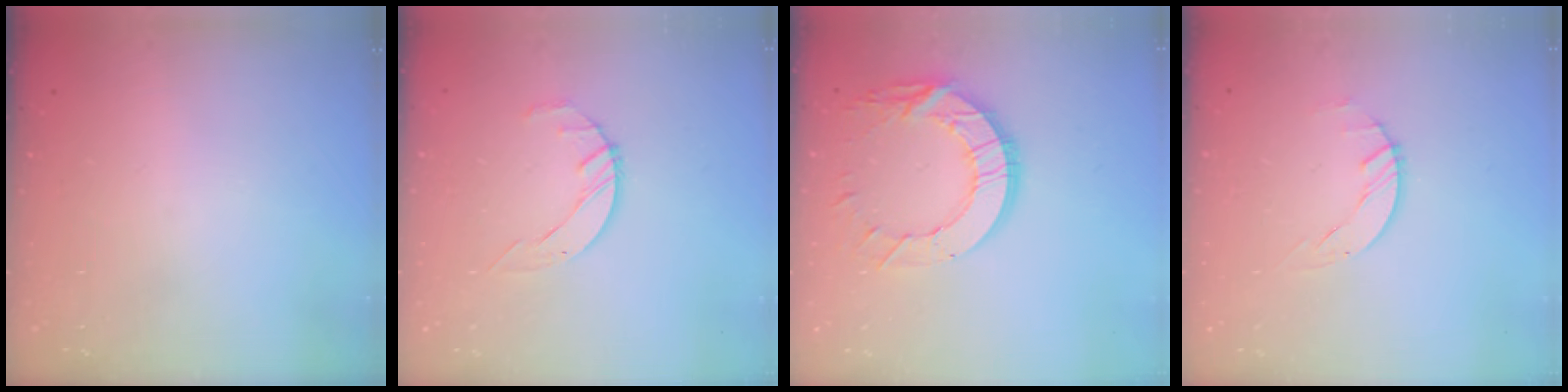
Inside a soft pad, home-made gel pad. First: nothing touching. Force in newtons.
{"total": 3.4, "press": 3.3, "slide": 0.5}
{"total": 15.3, "press": 15.2, "slide": 1.3}
{"total": 1.5, "press": 1.4, "slide": 0.3}